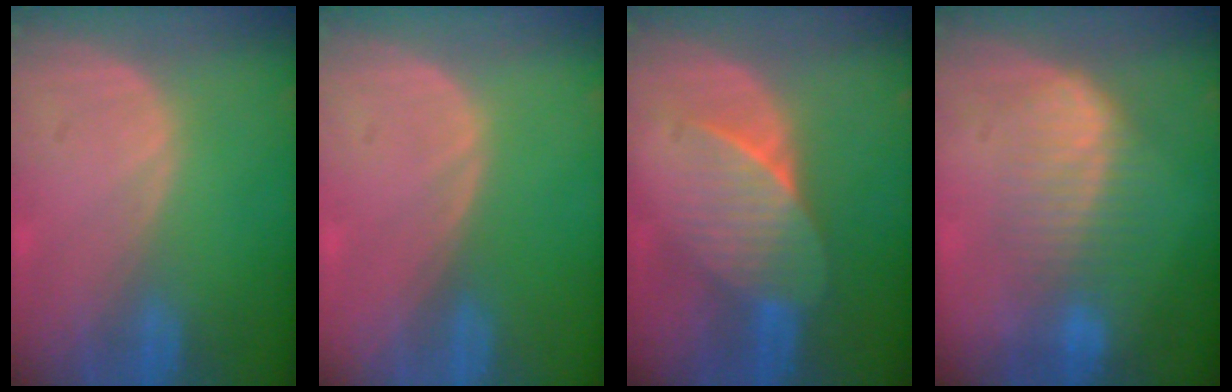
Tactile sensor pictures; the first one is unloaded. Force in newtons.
{"total": 0.0}
{"total": 7.1, "press": 6.6, "slide": 2.7}
{"total": 6.9, "press": 6.6, "slide": 1.8}